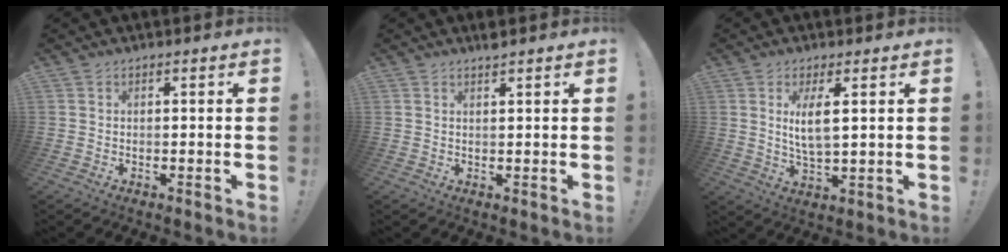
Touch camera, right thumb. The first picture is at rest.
{"total": 1.8, "force": [1.5, -0.3, 0.8], "torque": [-0.017, -0.006, 0.027]}
{"total": 6.7, "force": [2.3, 1.7, 6.1], "torque": [-0.114, -0.010, 0.035]}